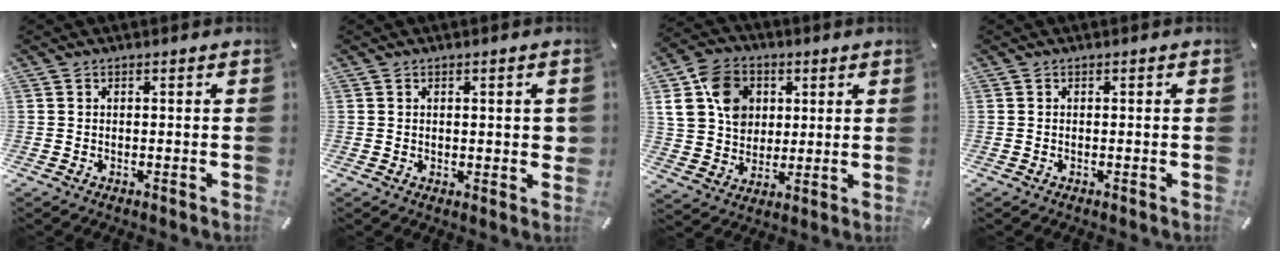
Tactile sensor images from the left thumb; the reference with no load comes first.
{"total": 1.6, "force": [0.6, 1.1, 1.0], "torque": [-0.004, -0.001, 0.006]}
{"total": 13.4, "force": [3.7, 11.1, 6.5], "torque": [-0.138, 0.004, 0.072]}
{"total": 0.0}